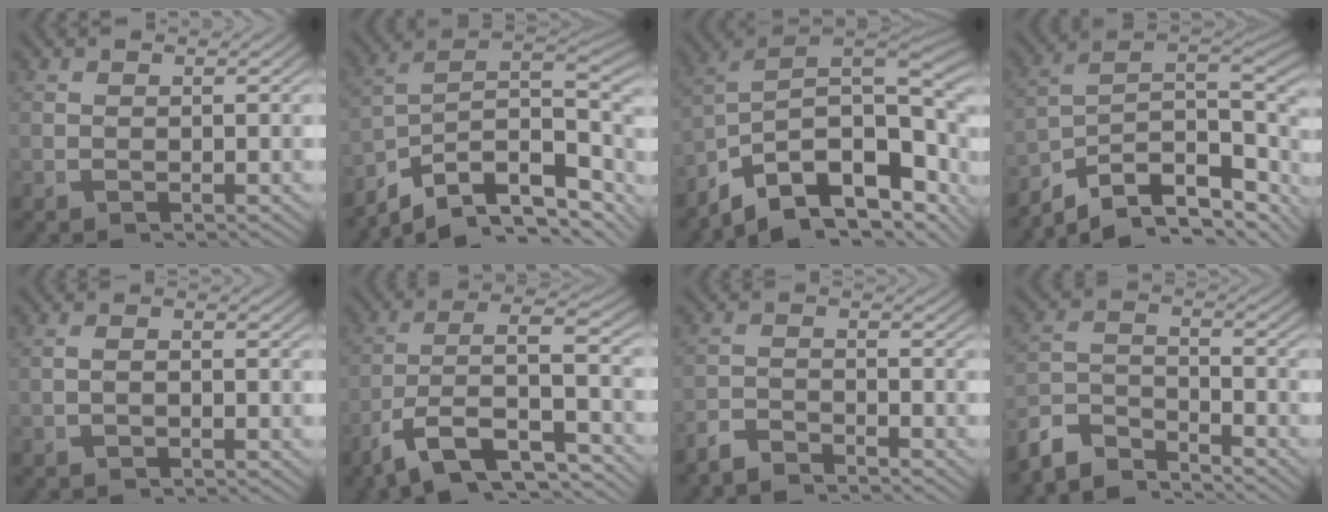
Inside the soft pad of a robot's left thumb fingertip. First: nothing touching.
{"total": 16.4, "force": [-2.4, 10.7, 12.2], "torque": [-0.187, -0.031, -0.035]}
{"total": 17.2, "force": [-2.3, 10.7, 13.3], "torque": [-0.227, -0.039, -0.029]}
{"total": 14.7, "force": [-2.7, 9.6, 10.8], "torque": [-0.175, -0.035, -0.036]}
{"total": 1.3, "force": [-0.7, 0.5, 0.9], "torque": [-0.024, 0.001, -0.013]}
{"total": 10.5, "force": [-4.7, 6.1, 7.1], "torque": [-0.161, -0.045, -0.054]}
{"total": 3.2, "force": [-3.1, 0.7, 0.5], "torque": [-0.008, -0.007, -0.062]}
{"total": 7.0, "force": [-4.8, 3.7, 3.5], "torque": [-0.059, -0.021, -0.081]}